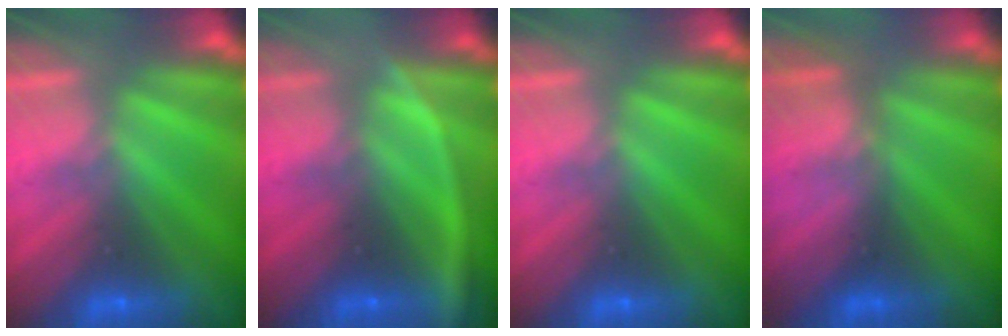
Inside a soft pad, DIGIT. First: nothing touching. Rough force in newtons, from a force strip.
{"total": 3.3}
{"total": 0.0}
{"total": 2.8}